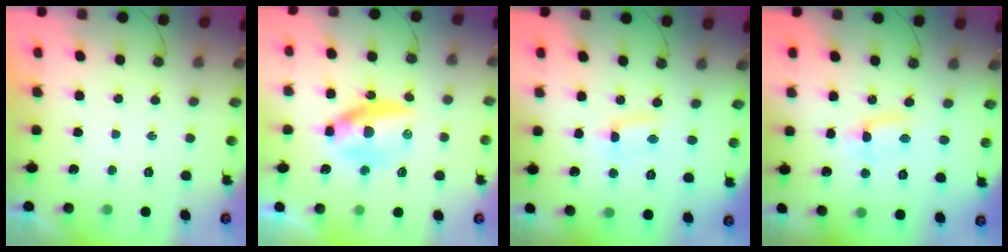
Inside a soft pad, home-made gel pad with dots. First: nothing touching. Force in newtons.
{"total": 9.9, "press": 9.8, "slide": 1.0}
{"total": 1.6, "press": 1.5, "slide": 0.6}
{"total": 1.1, "press": 1.1, "slide": 0.1}